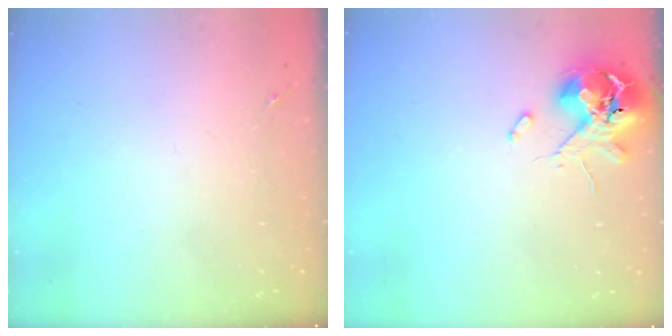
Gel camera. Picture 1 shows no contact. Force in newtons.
{"total": 10.7, "press": 10.6, "slide": 1.6}